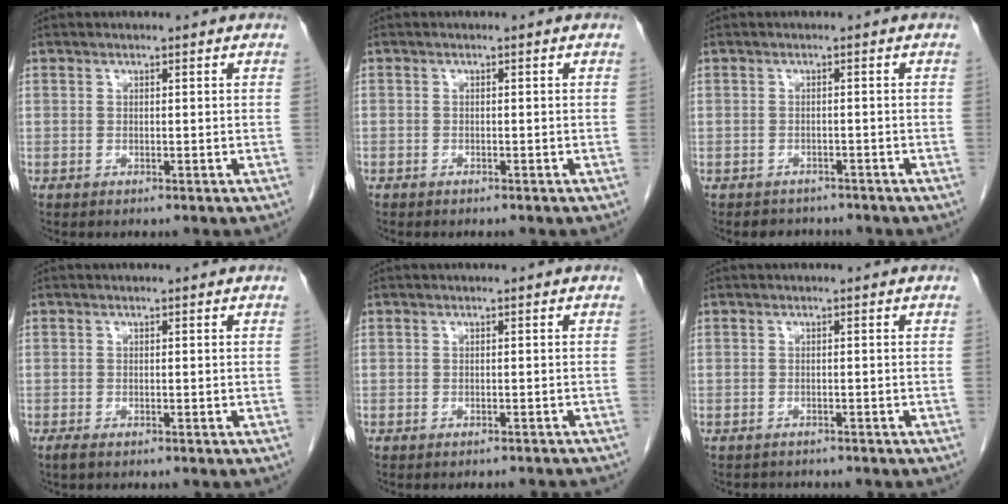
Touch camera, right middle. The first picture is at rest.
{"total": 0.8, "force": [-0.6, 0.4, 0.2], "torque": [-0.008, 0.002, -0.009]}
{"total": 3.0, "force": [-2.7, 1.4, 0.0], "torque": [-0.006, 0.002, -0.036]}
{"total": 0.9, "force": [-0.7, 0.2, 0.6], "torque": [-0.018, -0.004, -0.011]}
{"total": 4.6, "force": [-4.3, 1.0, 1.1], "torque": [-0.015, -0.009, -0.044]}
{"total": 1.9, "force": [-1.8, 0.6, 0.0], "torque": [-0.003, -0.005, -0.026]}